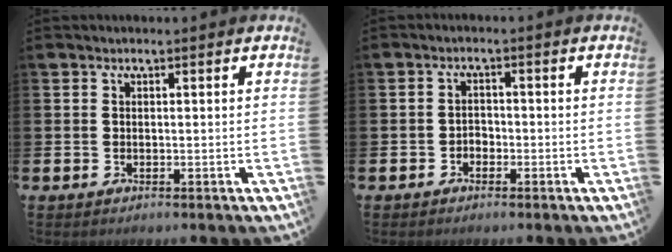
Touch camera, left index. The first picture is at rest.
{"total": 1.6, "force": [-1.1, 1.1, 0.3], "torque": [-0.002, 0.002, -0.027]}